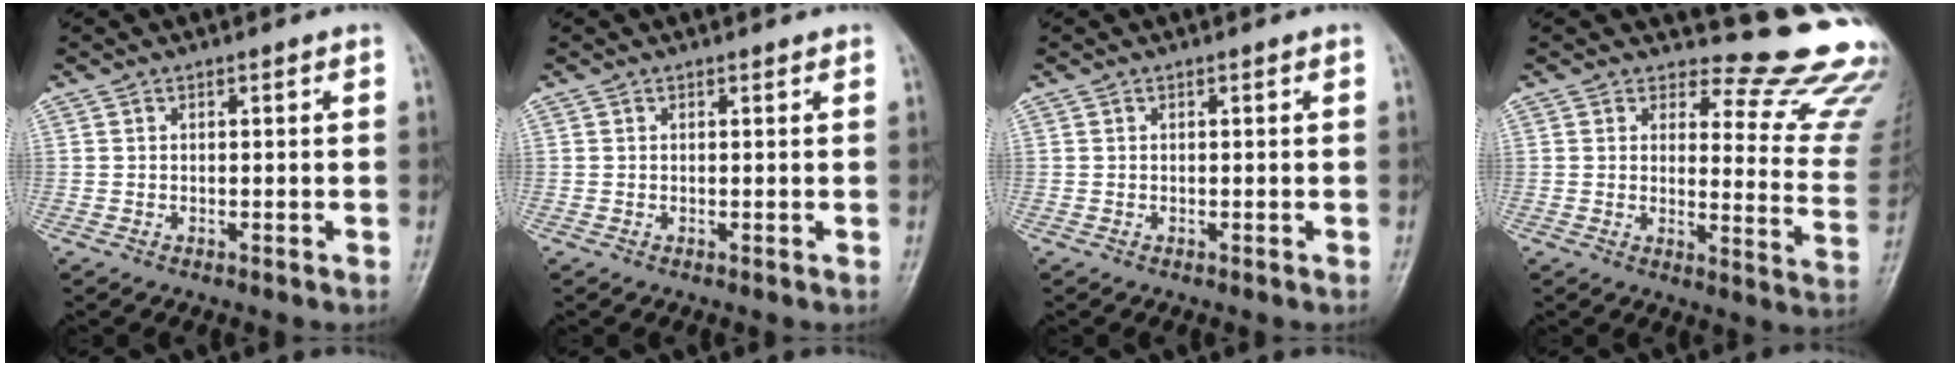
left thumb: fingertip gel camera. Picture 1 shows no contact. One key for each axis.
{"total": 0.0}
{"total": 0.0}
{"total": 15.7, "fx": 15.1, "fy": 3.5, "fz": 2.7, "tx": 0.017, "ty": -0.176, "tz": 0.146}